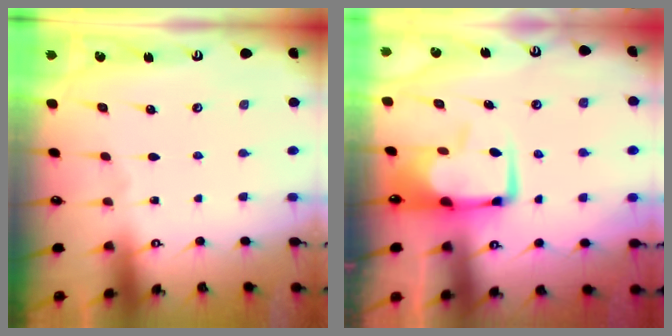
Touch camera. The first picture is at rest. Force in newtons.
{"total": 7.6, "press": 7.4, "slide": 1.5}